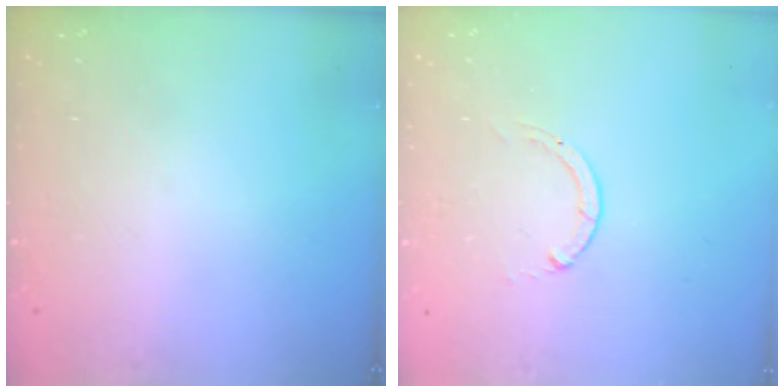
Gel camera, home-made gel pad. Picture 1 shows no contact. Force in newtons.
{"total": 0.0}